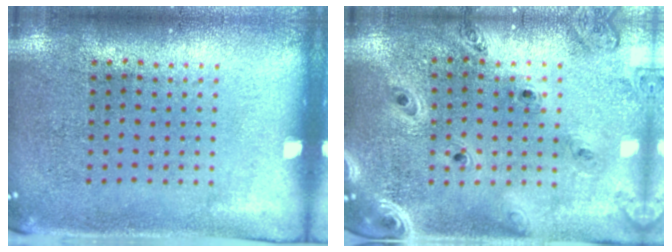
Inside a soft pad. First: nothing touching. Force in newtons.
{"total": 1.4, "press": 1.3, "slide": 0.2}